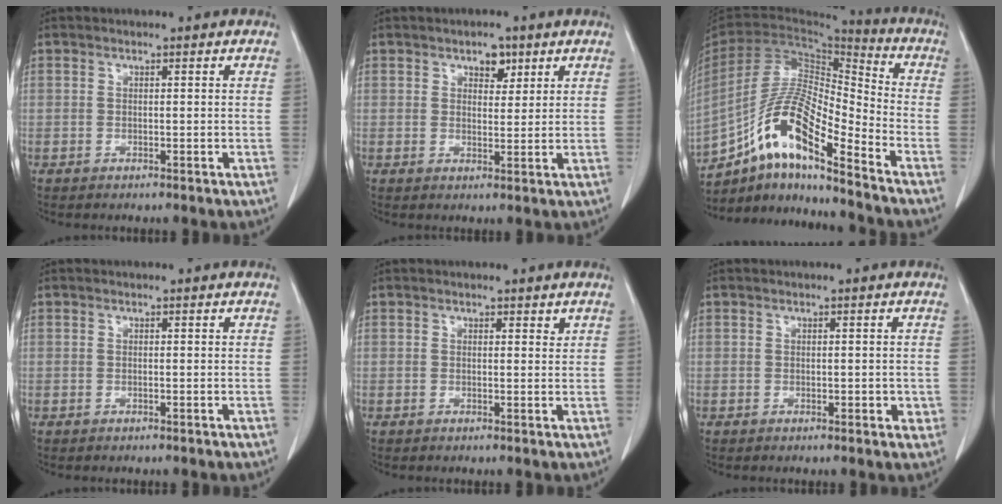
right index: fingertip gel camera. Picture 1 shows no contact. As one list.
[{"total": 3.2, "force": [1.9, 1.8, 1.8], "torque": [-0.023, 0.003, 0.030]}, {"total": 16.0, "force": [-10.3, 2.4, 12.1], "torque": [-0.231, 0.007, -0.184]}, {"total": 0.0}, {"total": 1.0, "force": [0.8, 0.5, 0.3], "torque": [-0.002, -0.004, 0.008]}, {"total": 1.8, "force": [-0.1, 1.1, 1.4], "torque": [-0.013, 0.002, 0.001]}]